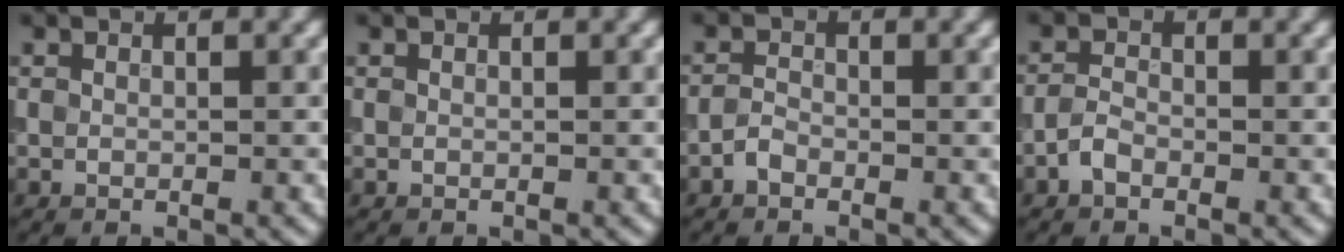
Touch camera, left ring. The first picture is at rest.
{"total": 0.0}
{"total": 1.2, "force": [-1.0, 0.5, 0.5], "torque": [-0.011, 0.003, -0.026]}
{"total": 1.5, "force": [-1.1, 0.6, 0.8], "torque": [-0.017, 0.003, -0.030]}